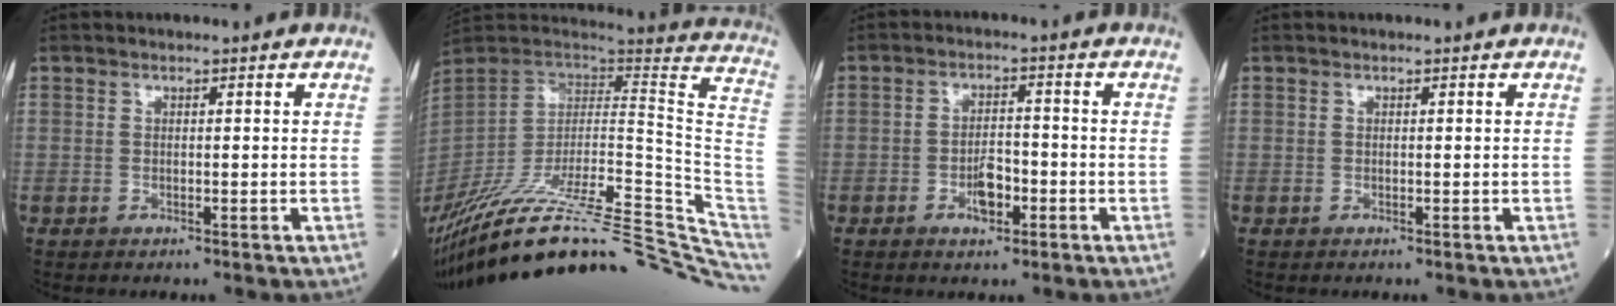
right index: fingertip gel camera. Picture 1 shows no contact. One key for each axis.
{"total": 38.0, "fx": -30.2, "fy": 5.8, "fz": 22.3, "tx": -0.282, "ty": -0.047, "tz": -0.438}
{"total": 4.3, "fx": -1.8, "fy": 1.7, "fz": 3.5, "tx": -0.062, "ty": 0.003, "tz": -0.030}
{"total": 0.0}